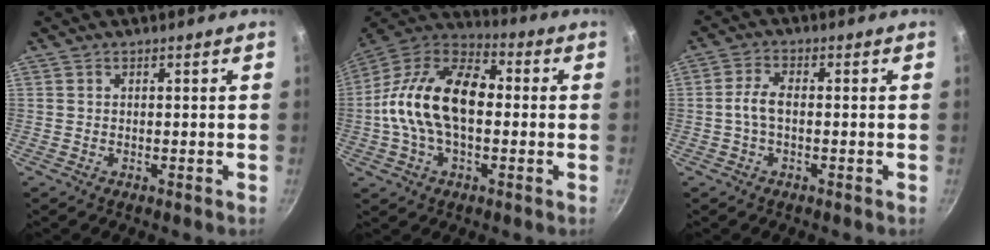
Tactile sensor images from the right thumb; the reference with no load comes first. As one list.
[{"total": 19.9, "force": [-0.3, 11.9, 16.0], "torque": [-0.268, 0.038, -0.026]}, {"total": 4.0, "force": [-0.6, 2.0, 3.5], "torque": [-0.075, 0.018, -0.017]}]